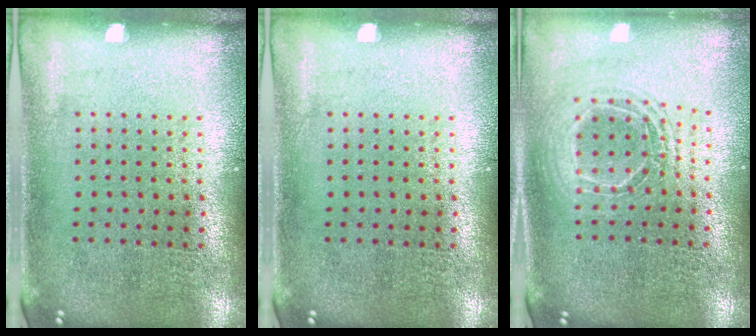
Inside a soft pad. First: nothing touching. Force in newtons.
{"total": 0.0}
{"total": 1.6, "press": 1.4, "slide": 0.8}